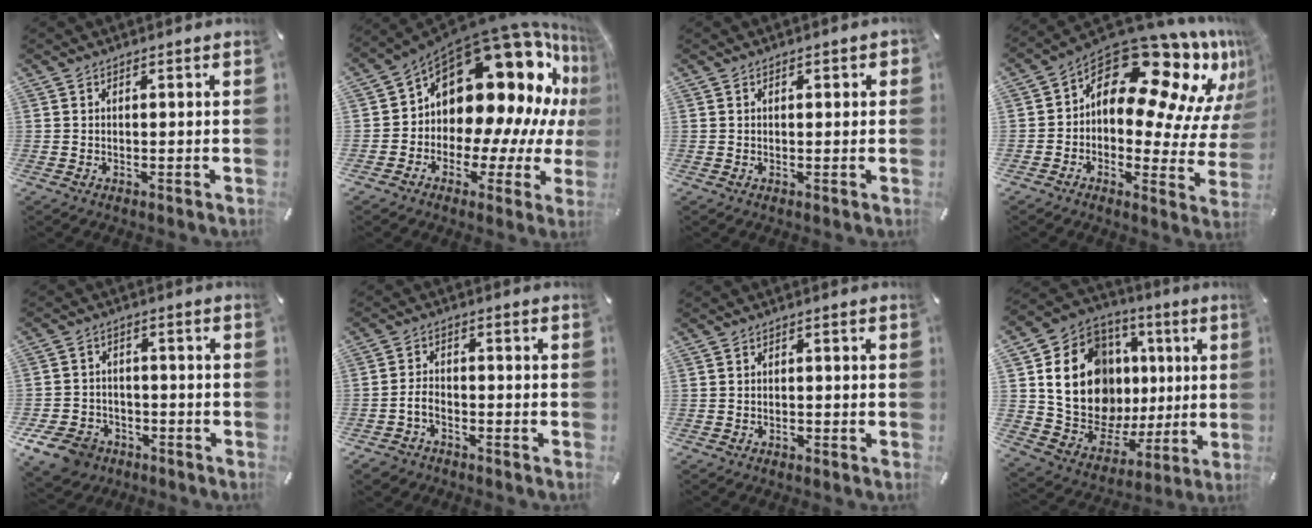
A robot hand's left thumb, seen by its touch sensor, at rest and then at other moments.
{"total": 22.2, "force": [10.3, 12.5, 15.3], "torque": [-0.221, -0.117, 0.187]}
{"total": 1.2, "force": [0.1, 0.8, 0.9], "torque": [-0.009, 0.003, -0.002]}
{"total": 18.5, "force": [11.1, 9.4, 11.4], "torque": [-0.146, -0.103, 0.178]}
{"total": 9.0, "force": [-5.8, 6.2, 3.0], "torque": [-0.066, 0.042, -0.108]}
{"total": 4.4, "force": [-2.2, 3.1, 2.3], "torque": [-0.059, 0.007, -0.046]}
{"total": 1.0, "force": [-0.6, 0.7, 0.4], "torque": [-0.009, 0.003, -0.015]}
{"total": 20.0, "force": [4.3, 15.6, 11.7], "torque": [-0.232, -0.022, 0.094]}